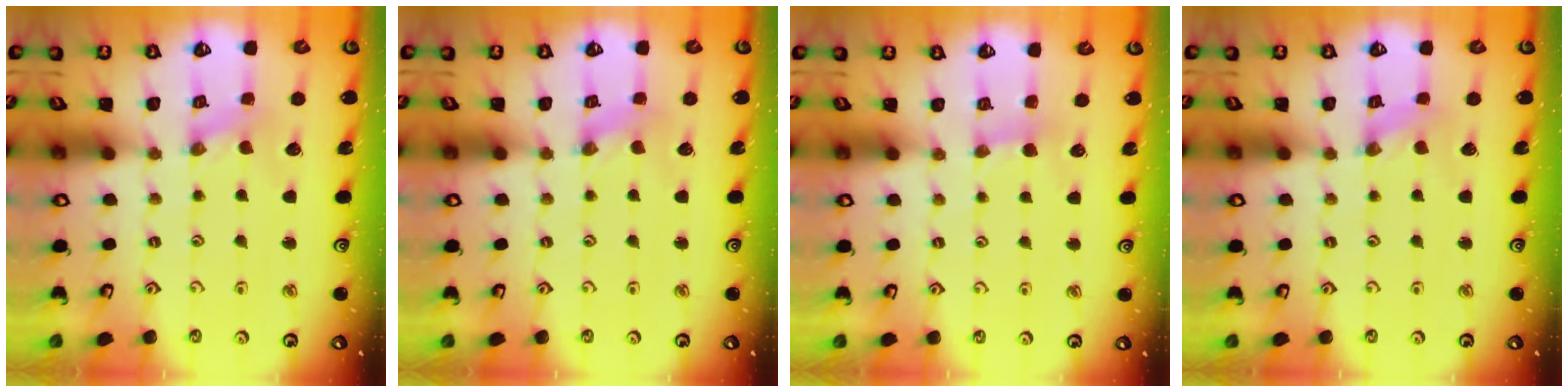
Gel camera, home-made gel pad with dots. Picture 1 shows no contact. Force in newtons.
{"total": 0.0}
{"total": 3.8, "press": 3.7, "slide": 0.6}
{"total": 0.0}